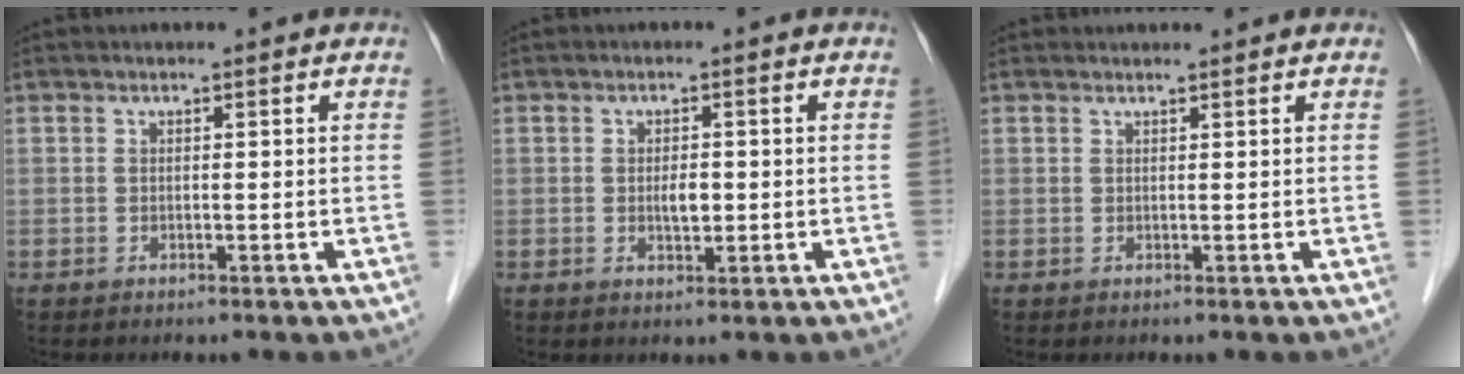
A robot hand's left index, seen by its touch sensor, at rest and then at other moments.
{"total": 2.5, "force": [-0.2, 1.2, 2.1], "torque": [-0.039, -0.001, -0.002]}
{"total": 1.0, "force": [1.0, 0.1, 0.1], "torque": [-0.012, 0.008, 0.017]}